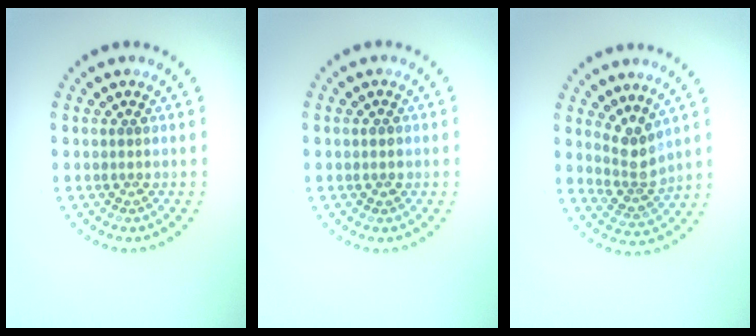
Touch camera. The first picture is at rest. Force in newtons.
{"total": 1.0, "press": 1.0, "slide": 0.2}
{"total": 3.0, "press": 2.3, "slide": 1.9}